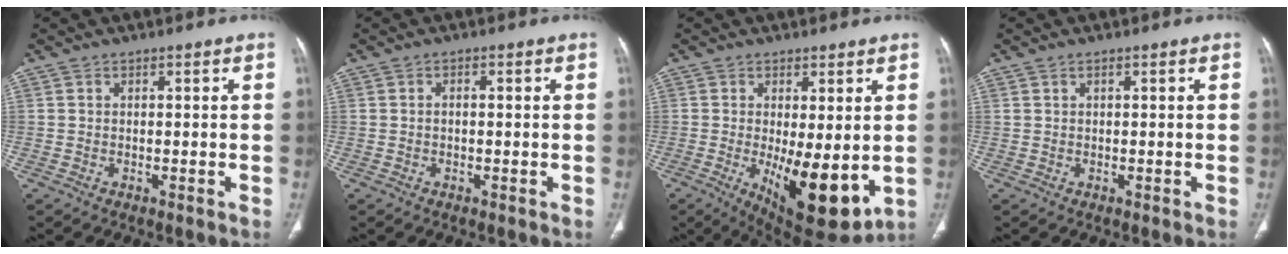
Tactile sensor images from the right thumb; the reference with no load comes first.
{"total": 0.8, "force": [-0.1, 0.4, 0.7], "torque": [-0.014, 0.004, 0.000]}
{"total": 12.4, "force": [-1.7, 4.5, 11.4], "torque": [-0.165, -0.032, -0.009]}
{"total": 0.5, "force": [0.4, 0.2, 0.3], "torque": [-0.010, 0.004, 0.009]}